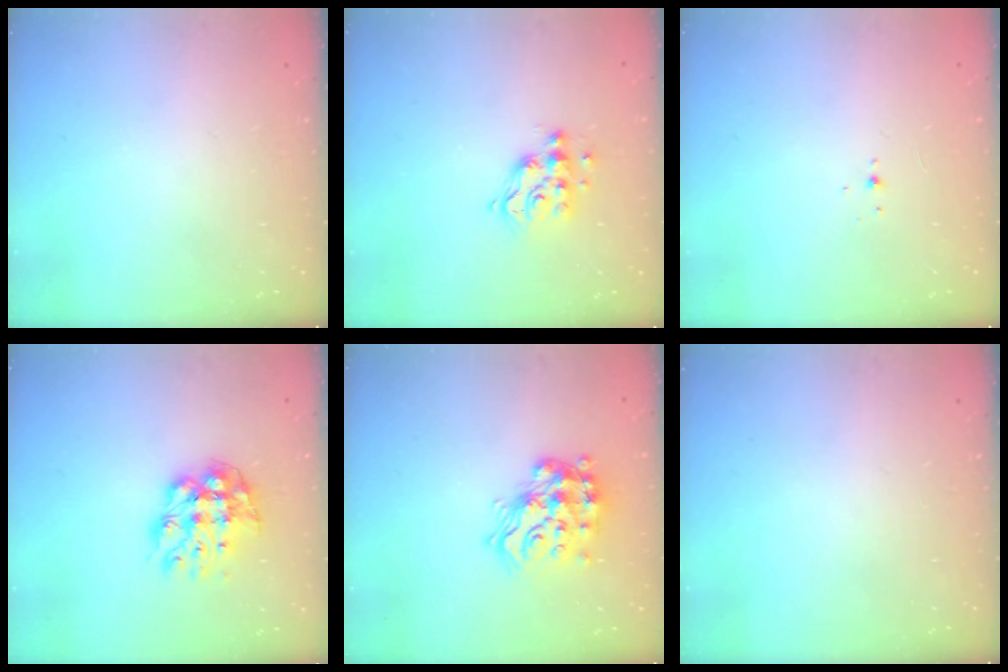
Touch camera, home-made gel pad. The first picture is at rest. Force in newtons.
{"total": 9.2, "press": 9.2, "slide": 1.1}
{"total": 2.0, "press": 1.9, "slide": 0.8}
{"total": 12.0, "press": 12.0, "slide": 0.9}
{"total": 20.8, "press": 20.8, "slide": 1.4}
{"total": 0.0}